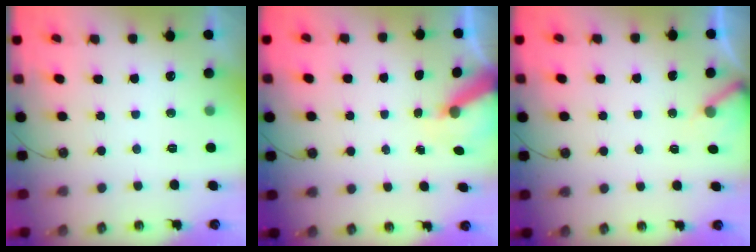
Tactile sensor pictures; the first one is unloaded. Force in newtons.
{"total": 6.3, "press": 6.2, "slide": 0.6}
{"total": 2.7, "press": 2.7, "slide": 0.2}